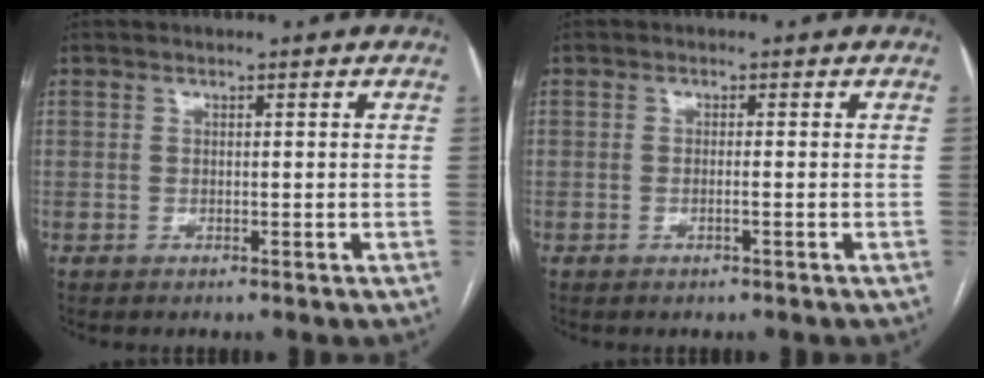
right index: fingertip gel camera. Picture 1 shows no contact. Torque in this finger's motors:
{"motor_torque": [-0.32, 0.29, -0.03, -0.01]}